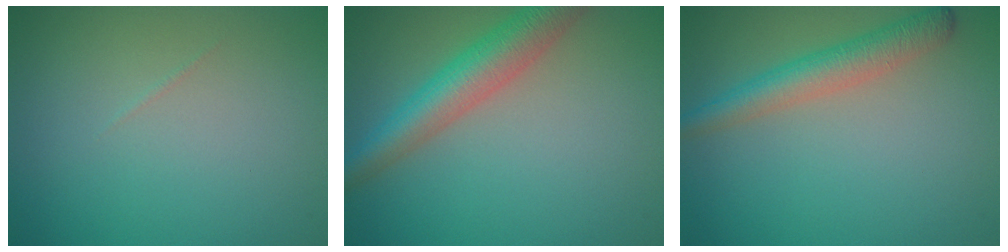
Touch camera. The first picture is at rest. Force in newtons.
{"total": 5.3, "press": 5.3, "slide": 0.2}
{"total": 3.7, "press": 3.6, "slide": 0.3}